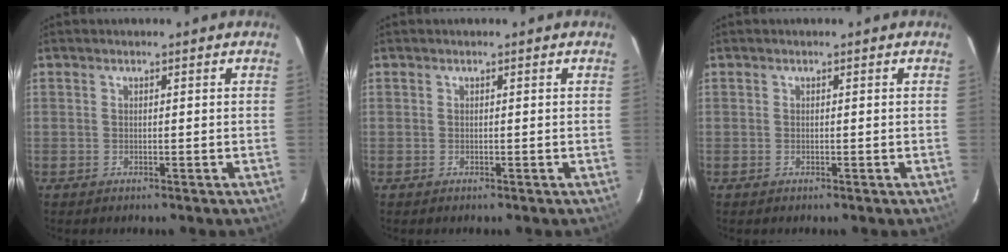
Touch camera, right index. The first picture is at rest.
{"total": 0.0}
{"total": 0.0}